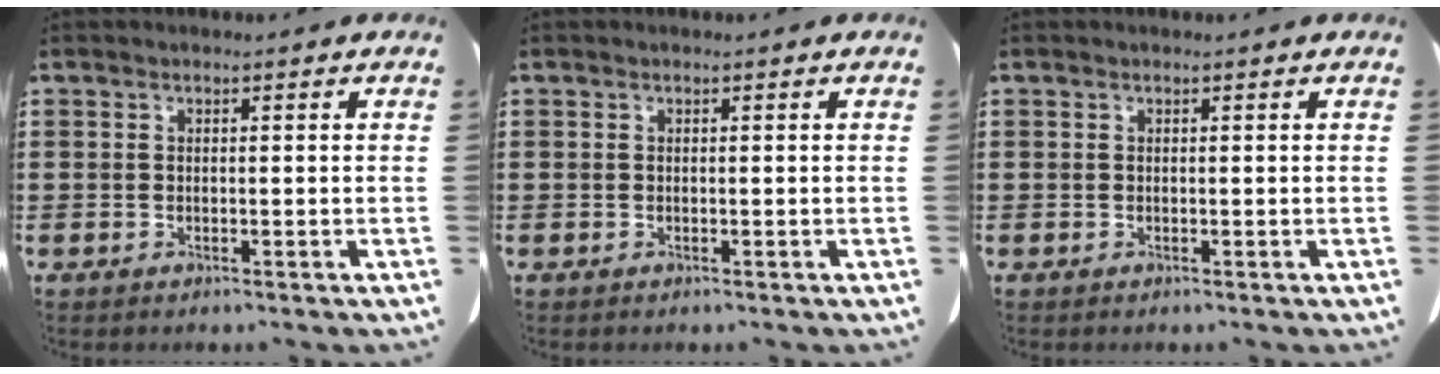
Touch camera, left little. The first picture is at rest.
{"total": 0.0}
{"total": 0.0}